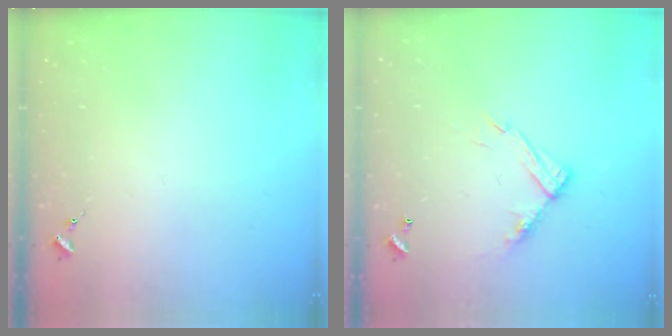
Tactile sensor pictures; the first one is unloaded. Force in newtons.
{"total": 11.5, "press": 11.4, "slide": 0.8}